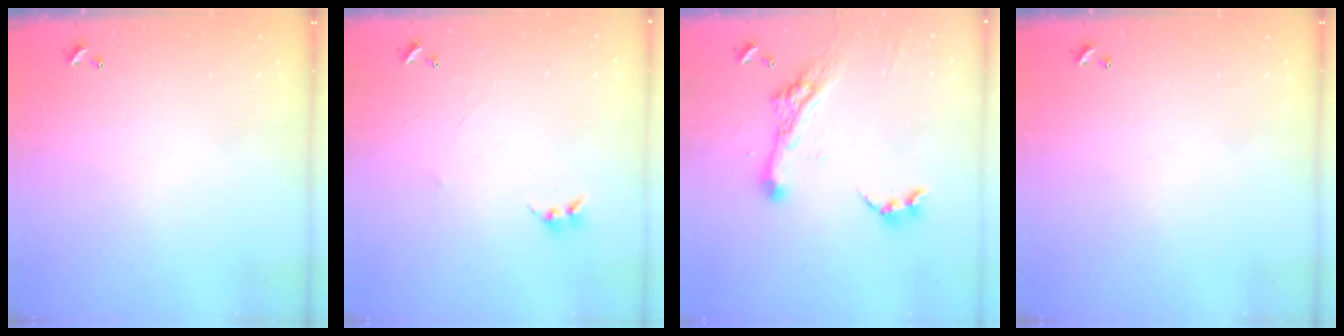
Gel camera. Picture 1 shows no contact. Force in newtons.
{"total": 1.7, "press": 1.6, "slide": 0.4}
{"total": 11.3, "press": 11.3, "slide": 1.4}
{"total": 0.0}